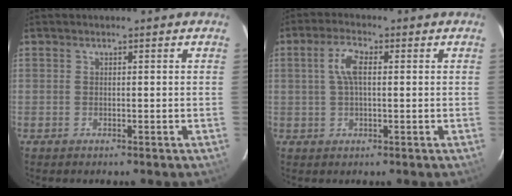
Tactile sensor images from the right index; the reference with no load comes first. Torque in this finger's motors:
{"motor_torque": [0.45, -0.12, 0.34, 0.10]}